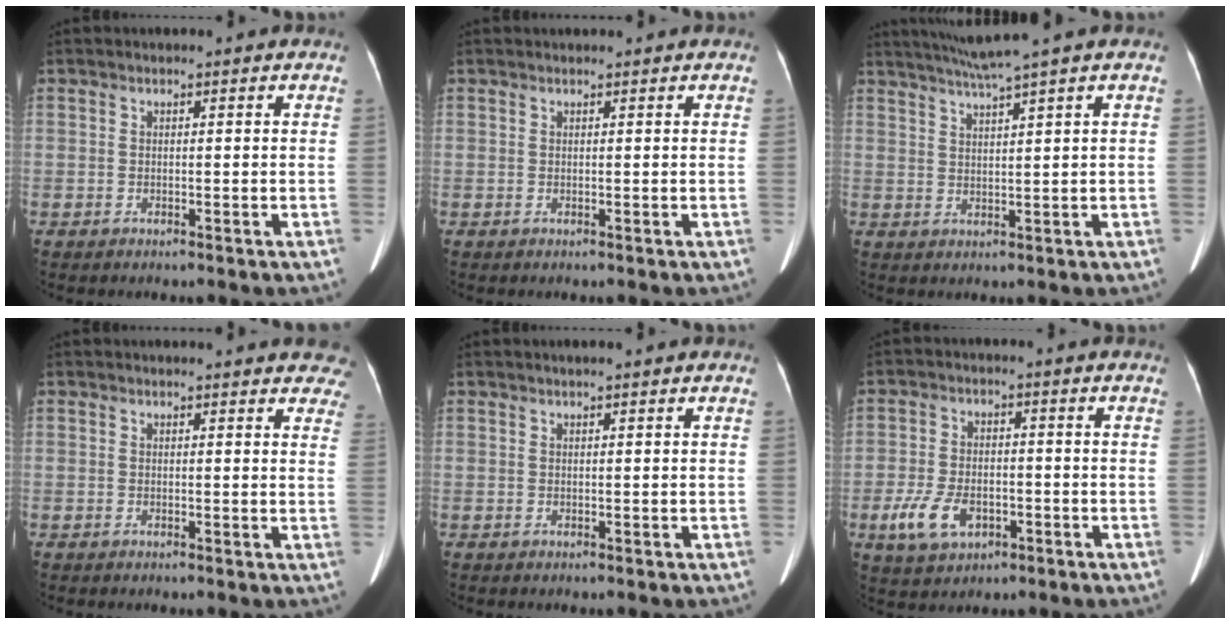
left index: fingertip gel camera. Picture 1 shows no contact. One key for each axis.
{"total": 1.2, "fx": 1.2, "fy": 0.0, "fz": 0.4, "tx": -0.006, "ty": 0.019, "tz": 0.021}
{"total": 5.2, "fx": 4.1, "fy": -1.8, "fz": 2.7, "tx": -0.052, "ty": 0.005, "tz": 0.080}
{"total": 11.8, "fx": 10.5, "fy": 3.1, "fz": 4.5, "tx": -0.028, "ty": 0.000, "tz": 0.098}
{"total": 0.6, "fx": -0.3, "fy": -0.4, "fz": 0.4, "tx": -0.005, "ty": 0.009, "tz": 0.000}
{"total": 7.4, "fx": -4.3, "fy": 4.2, "fz": 4.3, "tx": -0.097, "ty": -0.003, "tz": -0.069}